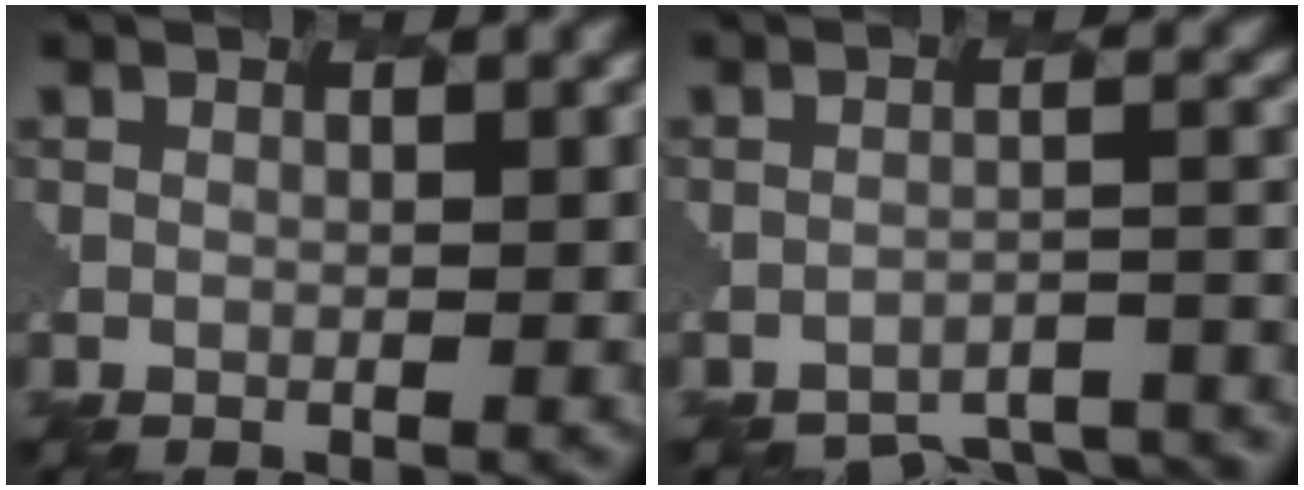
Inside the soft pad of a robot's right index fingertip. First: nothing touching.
{"total": 7.9, "force": [-7.8, 0.8, 1.0], "torque": [-0.030, 0.007, -0.081]}